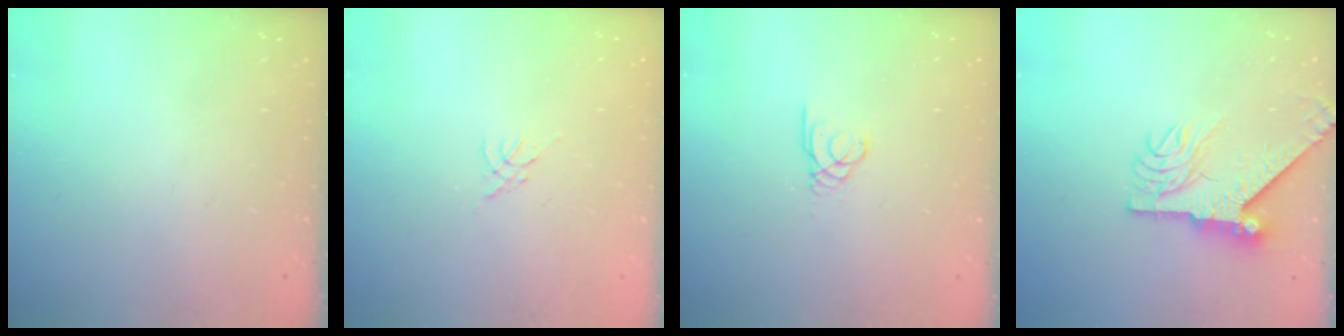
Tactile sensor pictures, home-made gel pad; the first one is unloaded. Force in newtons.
{"total": 0.0}
{"total": 1.7, "press": 1.7, "slide": 0.2}
{"total": 10.0, "press": 9.8, "slide": 1.6}